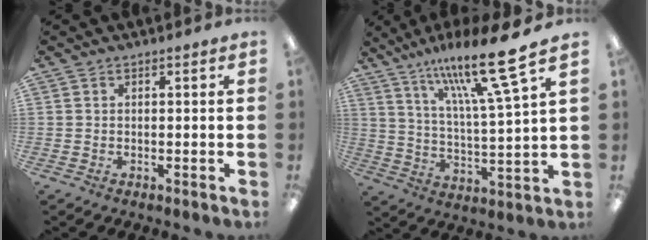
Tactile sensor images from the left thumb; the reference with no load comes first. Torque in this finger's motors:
{"motor_torque": [0.37, 0.06, 1.54, -1.23, 0.10]}